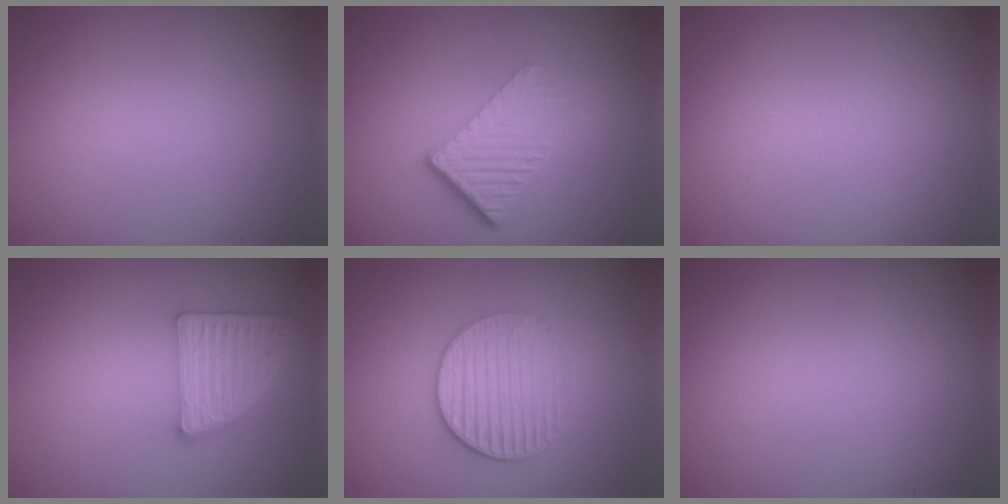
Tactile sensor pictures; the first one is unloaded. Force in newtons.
{"total": 4.5, "press": 2.8, "slide": 3.5}
{"total": 0.0}
{"total": 4.5, "press": 4.0, "slide": 2.1}
{"total": 3.3, "press": 2.7, "slide": 1.9}
{"total": 0.0}